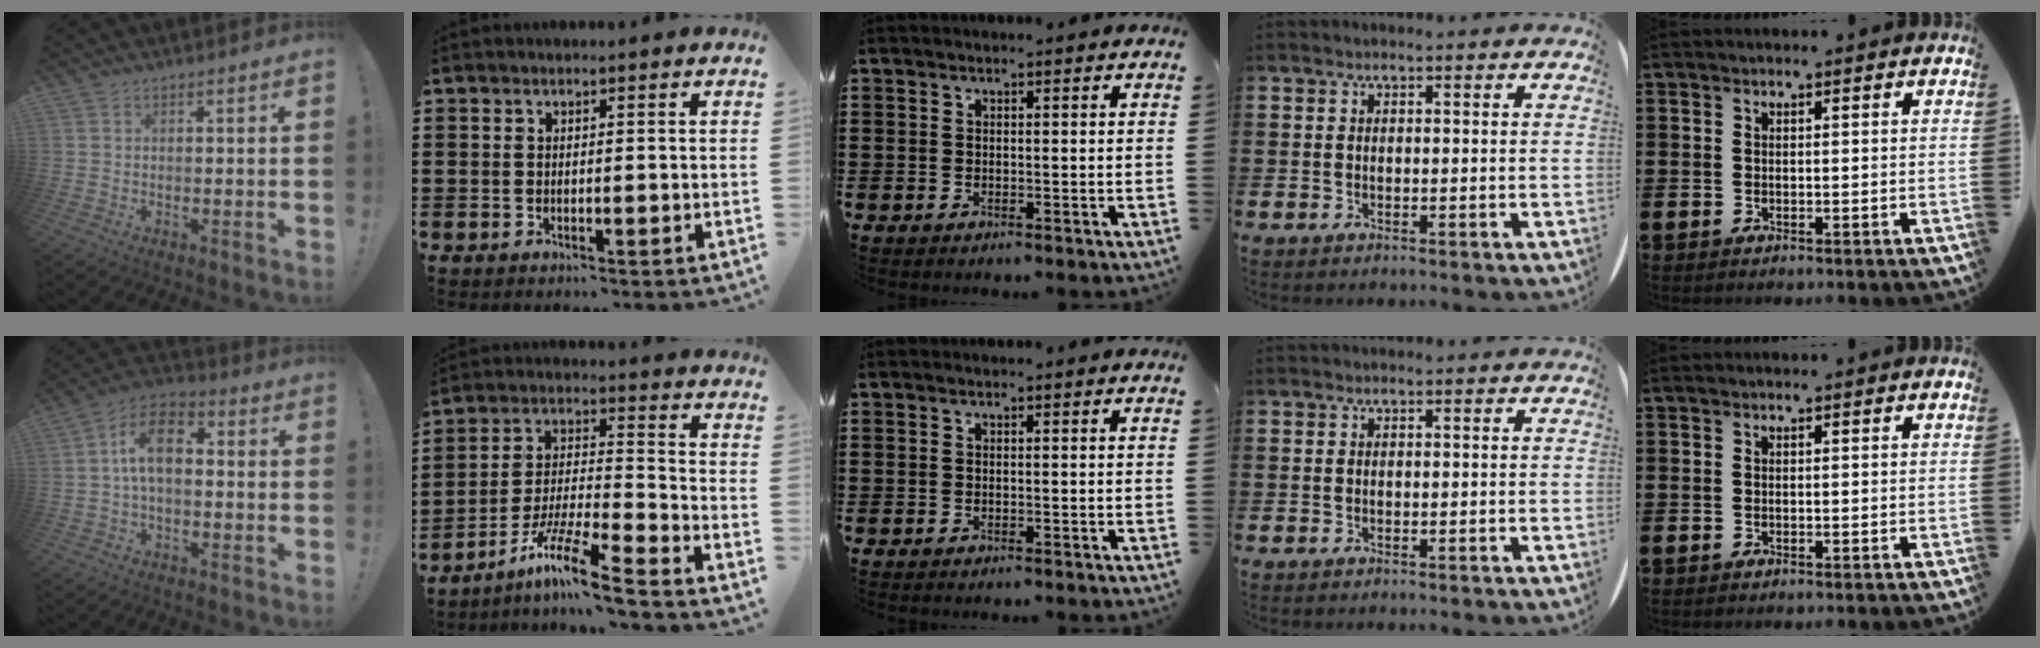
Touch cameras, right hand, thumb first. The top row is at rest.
{"thumb": {"total": 11.2, "force": [1.1, 6.5, 9.0], "torque": [-0.161, 0.012, 0.023]}, "index": {"total": 10.2, "force": [-8.2, 0.1, 6.1], "torque": [-0.127, 0.001, -0.165]}}